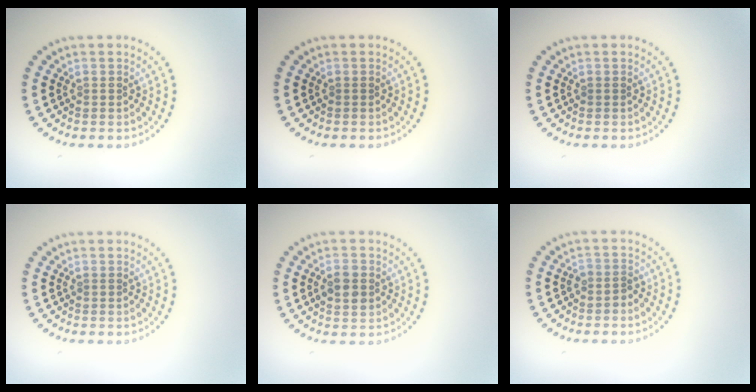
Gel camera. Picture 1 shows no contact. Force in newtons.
{"total": 0.0}
{"total": 0.0}
{"total": 0.0}
{"total": 2.5, "press": 2.5, "slide": 0.1}
{"total": 1.3, "press": 1.0, "slide": 0.9}